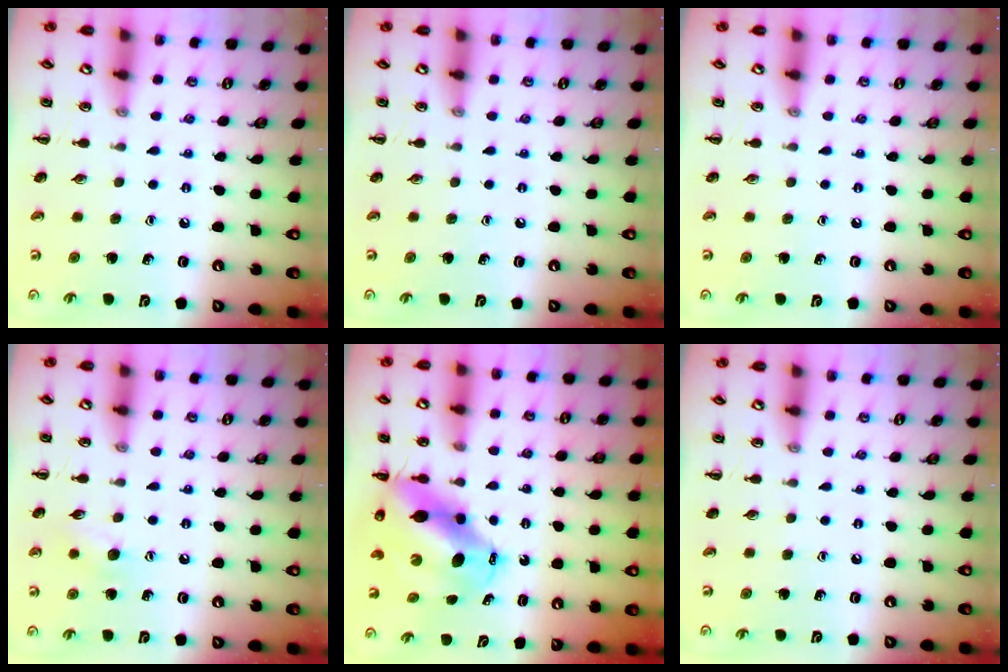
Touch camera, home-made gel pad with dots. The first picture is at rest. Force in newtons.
{"total": 0.0}
{"total": 0.0}
{"total": 6.8, "press": 6.7, "slide": 1.1}
{"total": 10.5, "press": 10.2, "slide": 2.6}
{"total": 0.0}